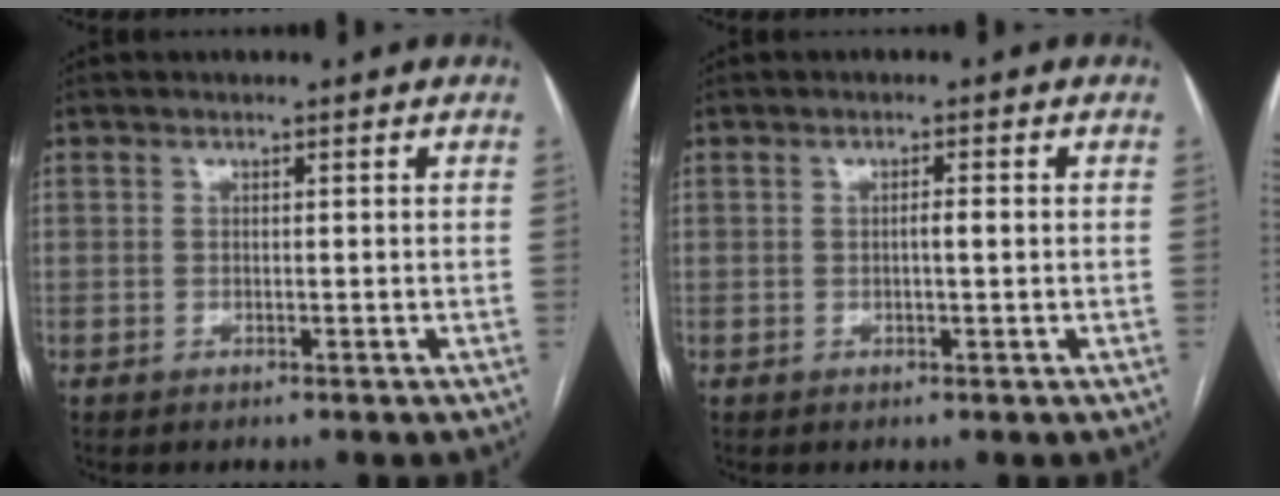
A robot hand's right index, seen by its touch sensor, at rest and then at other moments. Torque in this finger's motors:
{"motor_torque": [0.24, -0.04, 0.13, 0.04]}